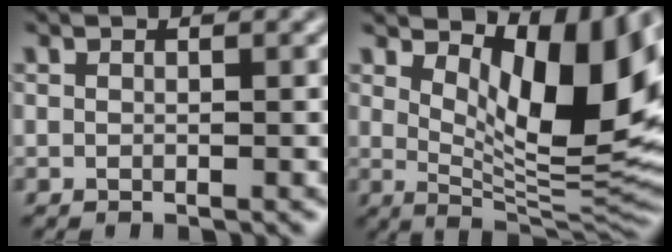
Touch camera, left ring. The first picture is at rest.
{"total": 10.8, "force": [3.7, 3.9, 9.3], "torque": [-0.135, -0.017, 0.068]}